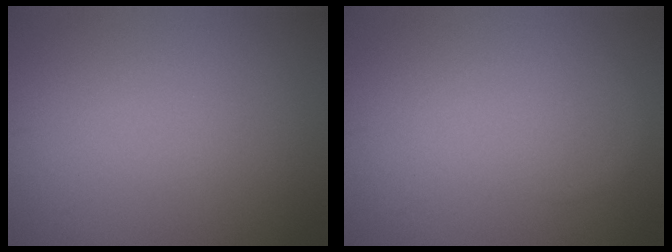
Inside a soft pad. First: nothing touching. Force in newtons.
{"total": 0.5, "press": 0.5, "slide": 0.1}